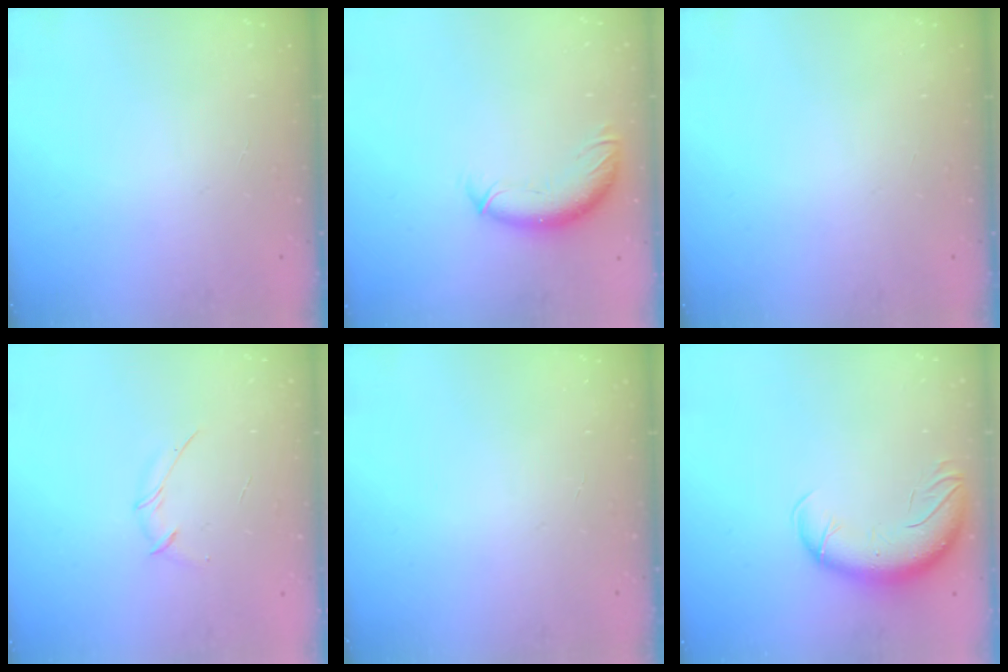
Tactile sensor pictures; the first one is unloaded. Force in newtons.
{"total": 10.0, "press": 9.8, "slide": 1.9}
{"total": 0.0}
{"total": 3.8, "press": 3.7, "slide": 0.9}
{"total": 0.0}
{"total": 13.7, "press": 13.2, "slide": 3.6}